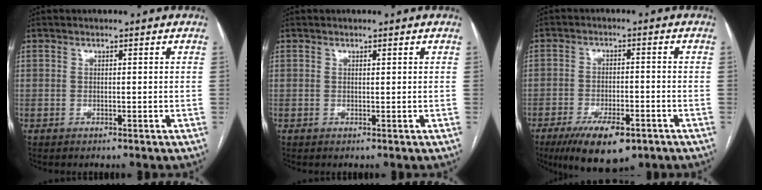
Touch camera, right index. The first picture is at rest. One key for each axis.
{"total": 0.0}
{"total": 10.7, "fx": -6.6, "fy": 3.7, "fz": 7.5, "tx": -0.123, "ty": -0.013, "tz": -0.104}